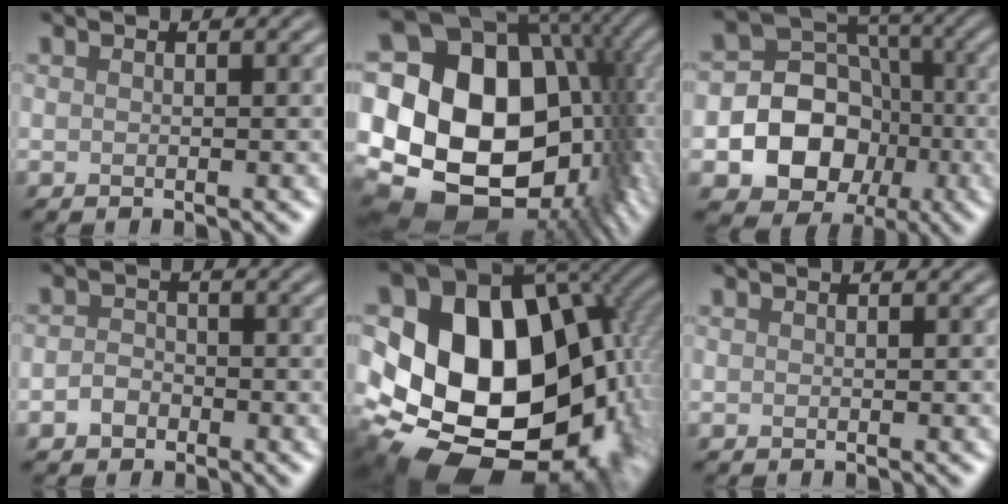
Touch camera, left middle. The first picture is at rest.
{"total": 21.1, "force": [0.0, 15.0, 14.8], "torque": [-0.237, -0.004, 0.029]}
{"total": 10.9, "force": [-2.8, 9.4, 4.7], "torque": [-0.068, 0.000, -0.075]}
{"total": 1.8, "force": [-0.9, 1.5, 0.7], "torque": [-0.010, 0.003, -0.022]}
{"total": 18.4, "force": [-1.1, 14.0, 11.8], "torque": [-0.192, -0.023, 0.000]}
{"total": 0.0}